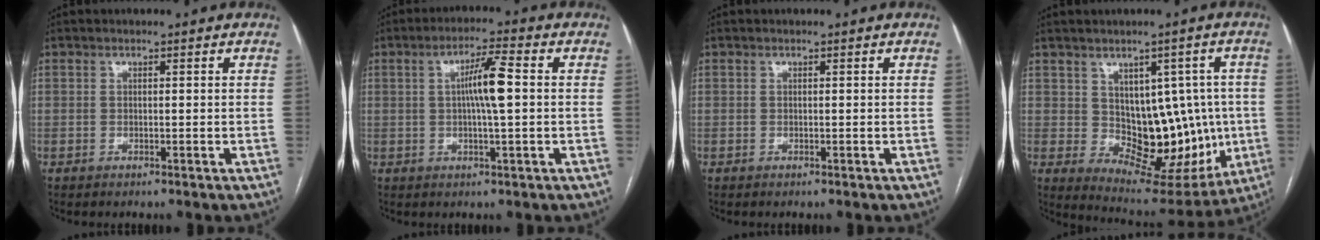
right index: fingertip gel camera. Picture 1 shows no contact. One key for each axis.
{"total": 6.4, "fx": 0.5, "fy": 0.3, "fz": 6.4, "tx": -0.114, "ty": 0.007, "tz": 0.006}
{"total": 0.0}
{"total": 12.7, "fx": 0.1, "fy": 8.3, "fz": 9.6, "tx": -0.104, "ty": 0.021, "tz": 0.031}